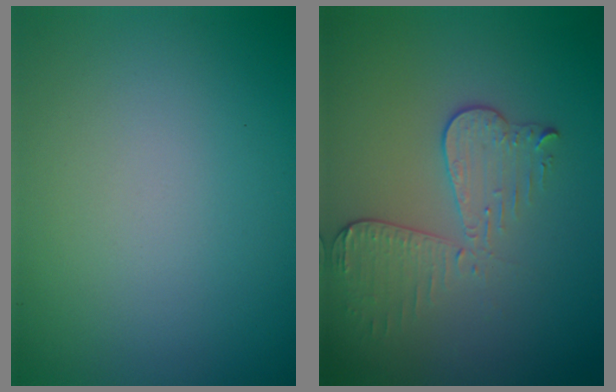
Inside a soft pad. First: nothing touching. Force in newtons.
{"total": 3.6, "press": 3.2, "slide": 1.7}